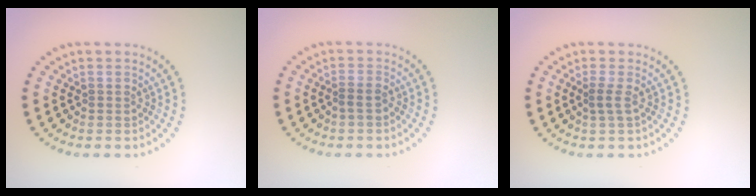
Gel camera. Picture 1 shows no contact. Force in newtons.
{"total": 0.9, "press": 0.7, "slide": 0.6}
{"total": 1.0, "press": 0.8, "slide": 0.7}